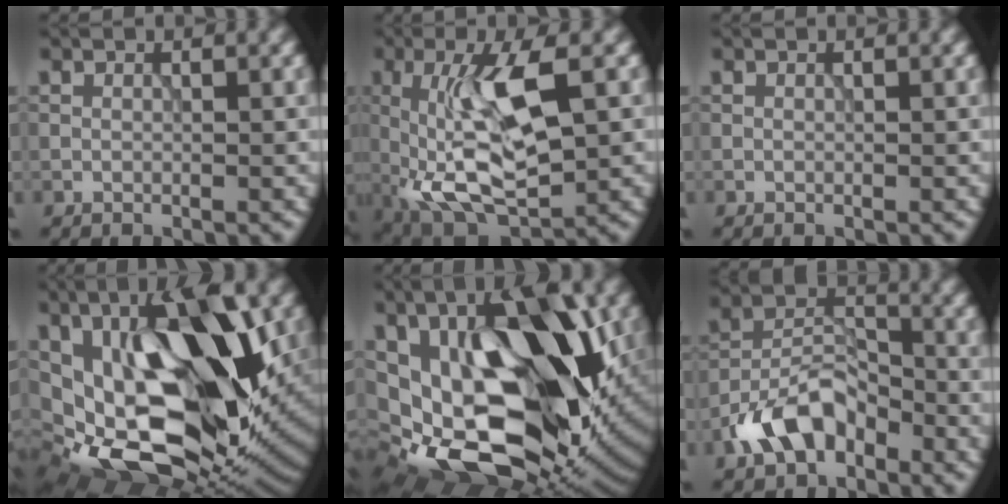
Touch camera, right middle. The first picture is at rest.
{"total": 10.1, "force": [-0.3, 3.9, 9.3], "torque": [-0.174, -0.002, -0.010]}
{"total": 0.0}
{"total": 17.7, "force": [1.2, 9.9, 14.6], "torque": [-0.246, -0.016, 0.028]}
{"total": 18.9, "force": [-0.1, 11.5, 15.0], "torque": [-0.242, -0.019, 0.018]}
{"total": 5.9, "force": [-3.6, 3.2, 3.4], "torque": [-0.060, 0.008, -0.076]}